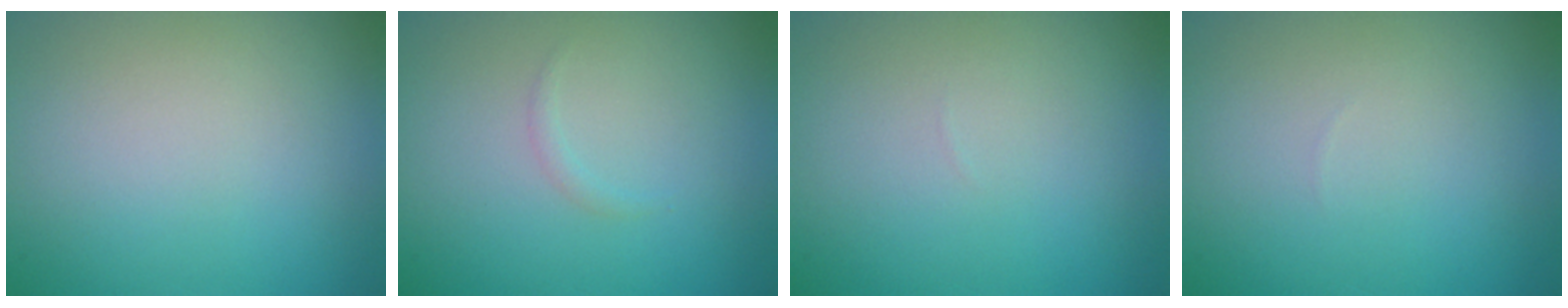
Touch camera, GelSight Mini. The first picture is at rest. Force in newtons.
{"total": 0.5, "press": 0.5, "slide": 0.1}
{"total": 0.0}
{"total": 0.0}